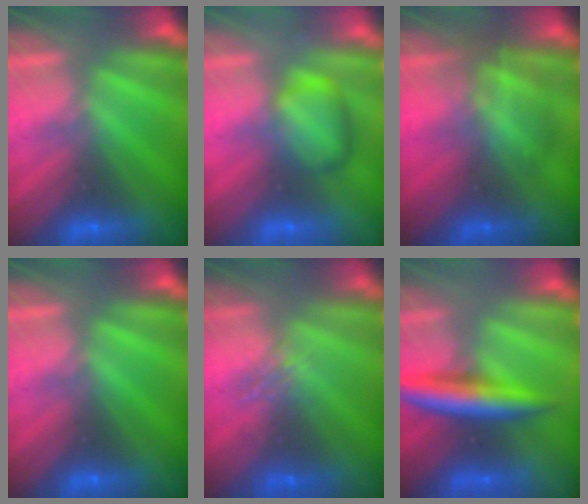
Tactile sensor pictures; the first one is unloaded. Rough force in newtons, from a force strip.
{"total": 2.4}
{"total": 2.9}
{"total": 0.0}
{"total": 1.6}
{"total": 5.9}